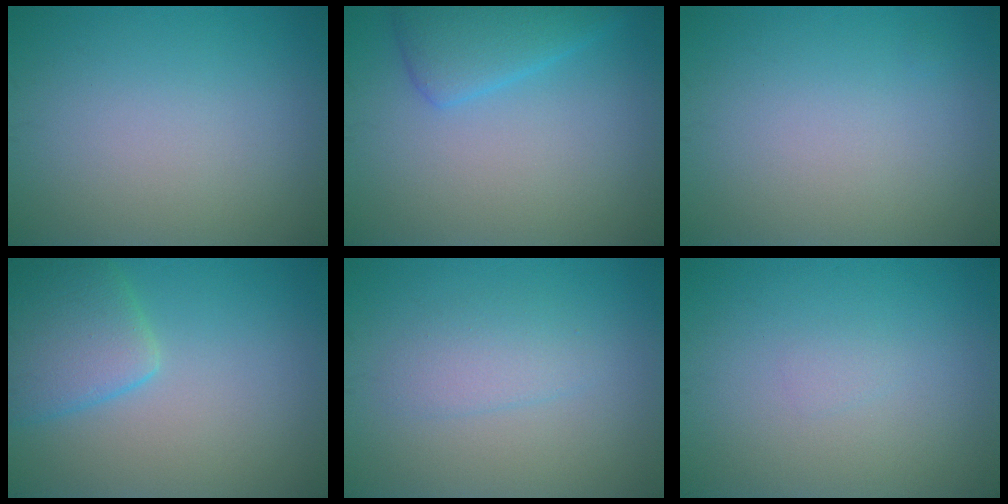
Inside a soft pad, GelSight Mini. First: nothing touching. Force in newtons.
{"total": 3.5, "press": 3.5, "slide": 0.2}
{"total": 0.0}
{"total": 4.6, "press": 4.6, "slide": 0.4}
{"total": 2.0, "press": 1.9, "slide": 0.1}
{"total": 0.6, "press": 0.6, "slide": 0.1}